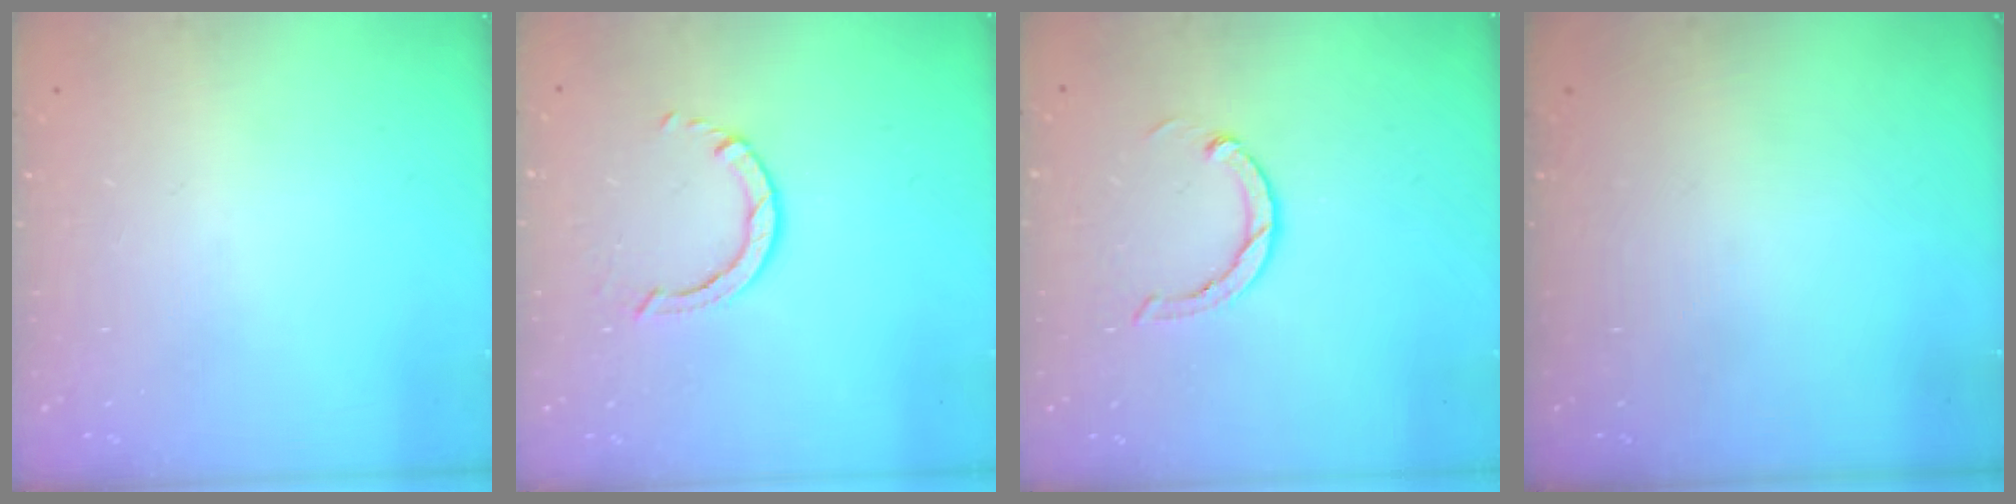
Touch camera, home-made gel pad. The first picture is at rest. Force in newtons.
{"total": 3.4, "press": 3.3, "slide": 0.5}
{"total": 3.0, "press": 3.0, "slide": 0.1}
{"total": 0.0}